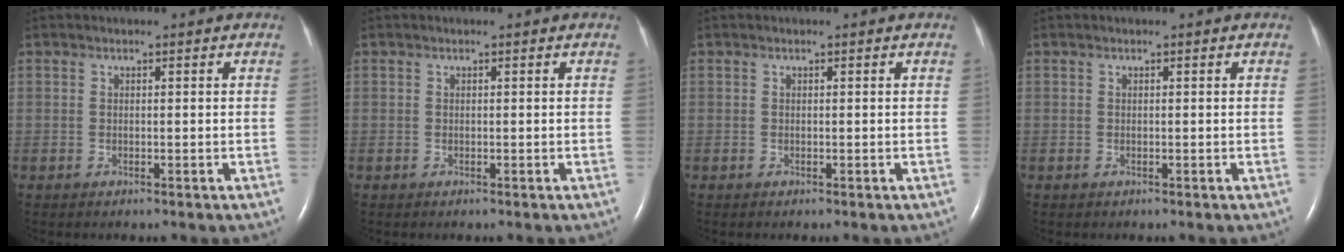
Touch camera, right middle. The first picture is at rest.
{"total": 0.0}
{"total": 0.0}
{"total": 0.0}